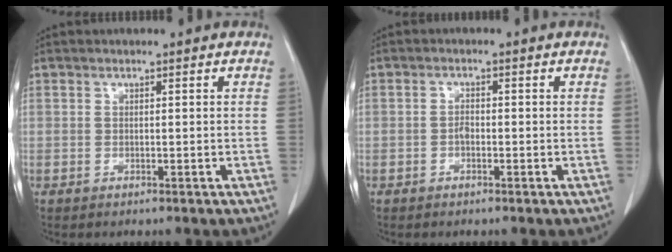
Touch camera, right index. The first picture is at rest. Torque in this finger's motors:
{"motor_torque": [0.26, -0.26, 0.13, 0.04]}